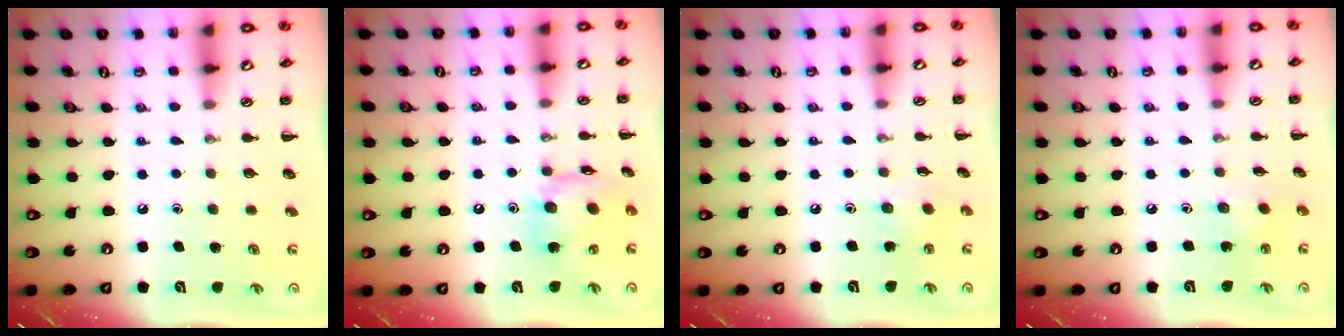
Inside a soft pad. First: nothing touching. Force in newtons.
{"total": 13.6, "press": 13.5, "slide": 1.9}
{"total": 3.3, "press": 3.2, "slide": 0.8}
{"total": 3.1, "press": 3.0, "slide": 0.8}